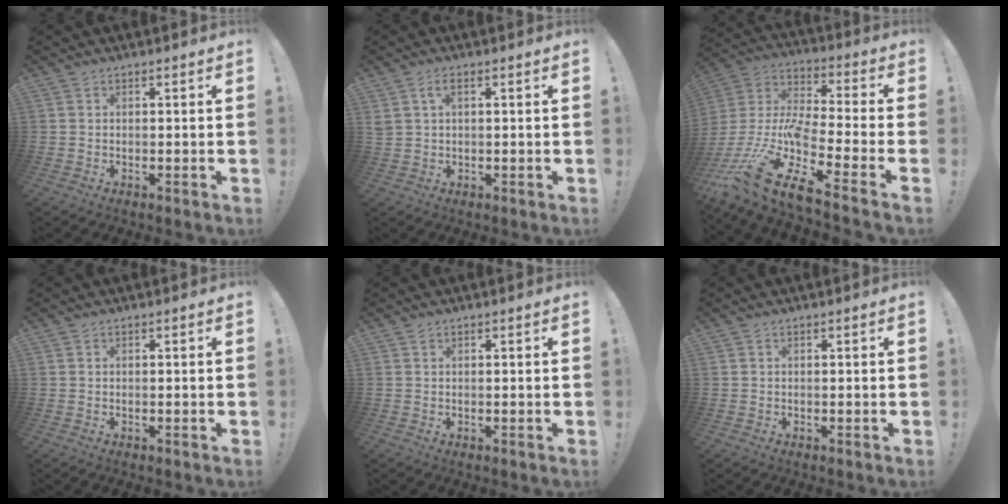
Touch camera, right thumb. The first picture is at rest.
{"total": 3.3, "force": [1.2, 1.7, 2.5], "torque": [-0.048, 0.004, 0.022]}
{"total": 16.3, "force": [-9.9, 5.5, 11.7], "torque": [-0.235, 0.019, -0.163]}
{"total": 0.0}
{"total": 0.5, "force": [0.4, 0.3, 0.1], "torque": [-0.003, 0.000, 0.008]}
{"total": 0.0}